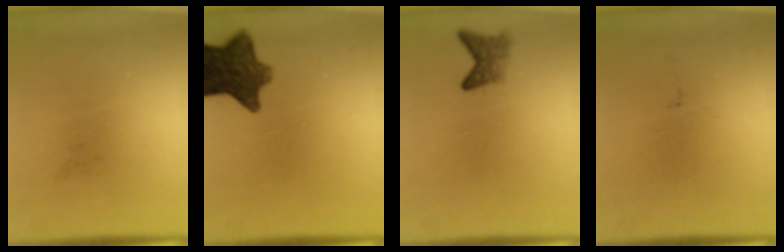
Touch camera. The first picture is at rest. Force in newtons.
{"total": 10.1}
{"total": 2.4}
{"total": 0.0}